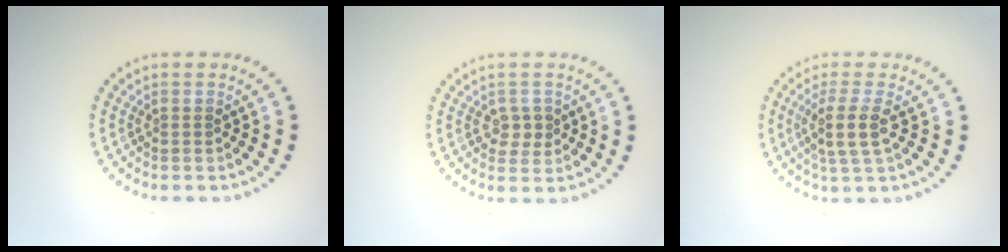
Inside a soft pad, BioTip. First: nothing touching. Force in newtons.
{"total": 1.8, "press": 1.7, "slide": 0.5}
{"total": 2.7, "press": 2.2, "slide": 1.6}